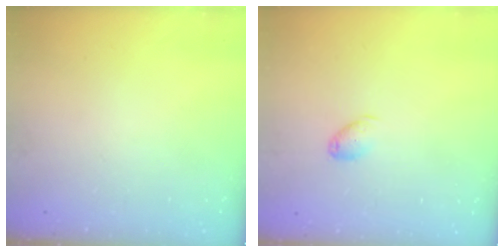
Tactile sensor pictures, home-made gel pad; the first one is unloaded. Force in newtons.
{"total": 6.6, "press": 6.5, "slide": 1.1}